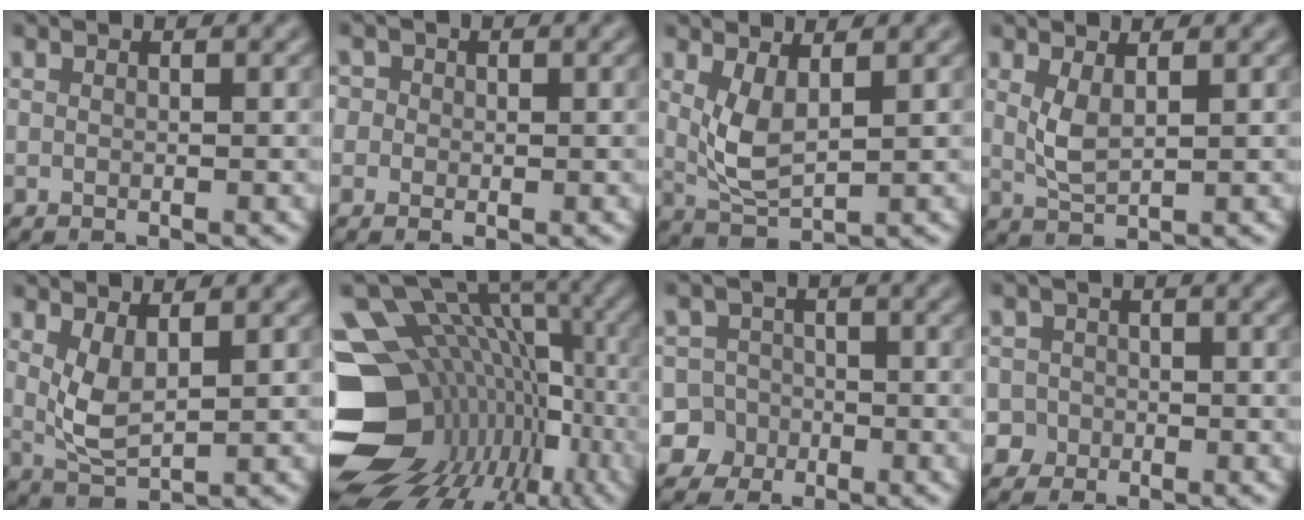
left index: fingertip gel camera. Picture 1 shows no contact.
{"total": 2.8, "force": [1.0, 2.4, 1.0], "torque": [0.005, 0.018, -0.010]}
{"total": 3.4, "force": [1.2, 1.3, 2.9], "torque": [-0.070, -0.009, 0.028]}
{"total": 2.3, "force": [0.9, 0.8, 2.0], "torque": [-0.048, -0.004, 0.022]}
{"total": 3.0, "force": [1.2, 1.1, 2.5], "torque": [-0.061, -0.010, 0.029]}
{"total": 18.2, "force": [-4.9, 13.5, 11.3], "torque": [-0.189, 0.015, -0.035]}
{"total": 8.0, "force": [-2.8, 7.4, 1.0], "torque": [-0.014, 0.003, -0.086]}
{"total": 4.0, "force": [-0.9, 3.9, 0.4], "torque": [0.018, 0.015, -0.049]}